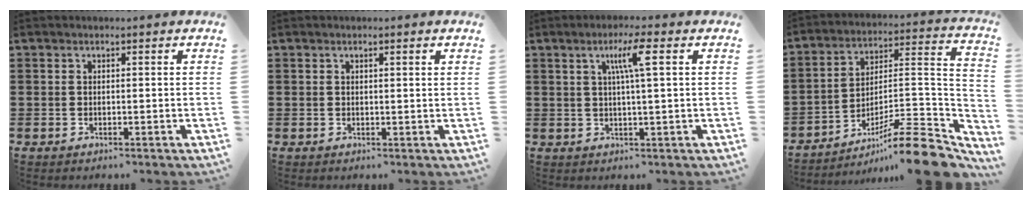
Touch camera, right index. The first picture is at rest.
{"total": 0.6, "force": [0.3, 0.0, 0.5], "torque": [-0.010, 0.000, 0.006]}
{"total": 5.3, "force": [1.8, 0.0, 5.0], "torque": [-0.102, 0.001, 0.024]}
{"total": 12.7, "force": [-9.5, 1.7, 8.2], "torque": [-0.106, 0.025, -0.179]}